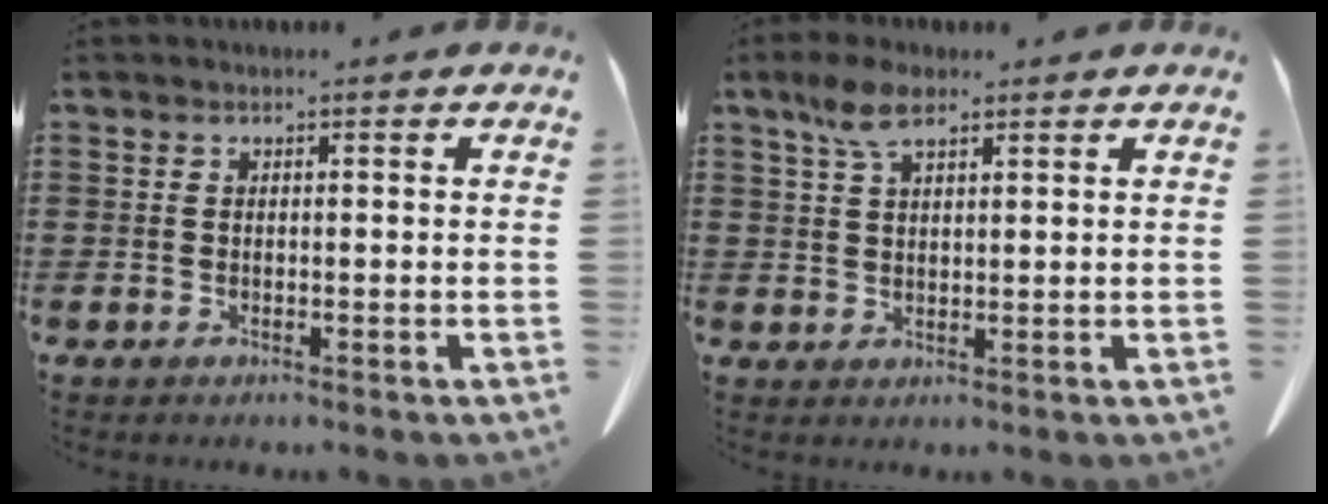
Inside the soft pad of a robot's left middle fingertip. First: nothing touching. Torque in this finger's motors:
{"motor_torque": [2.11, 0.02, 0.20, 0.14]}